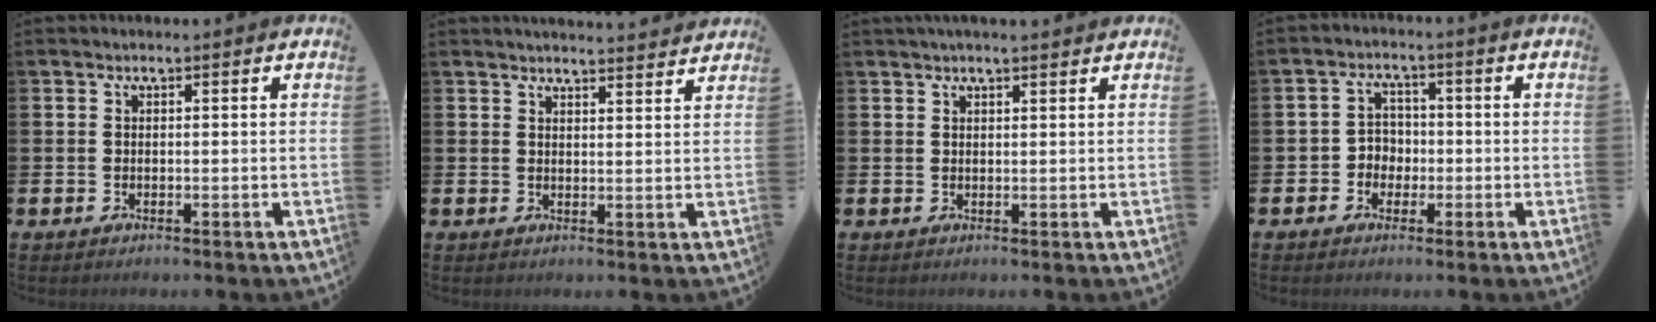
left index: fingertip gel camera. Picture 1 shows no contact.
{"total": 3.3, "force": [3.3, -0.2, 0.0], "torque": [0.010, -0.026, 0.055]}
{"total": 2.0, "force": [1.9, 0.2, 0.8], "torque": [-0.003, -0.006, 0.031]}
{"total": 3.2, "force": [-1.1, 2.9, 0.8], "torque": [-0.019, 0.003, -0.029]}